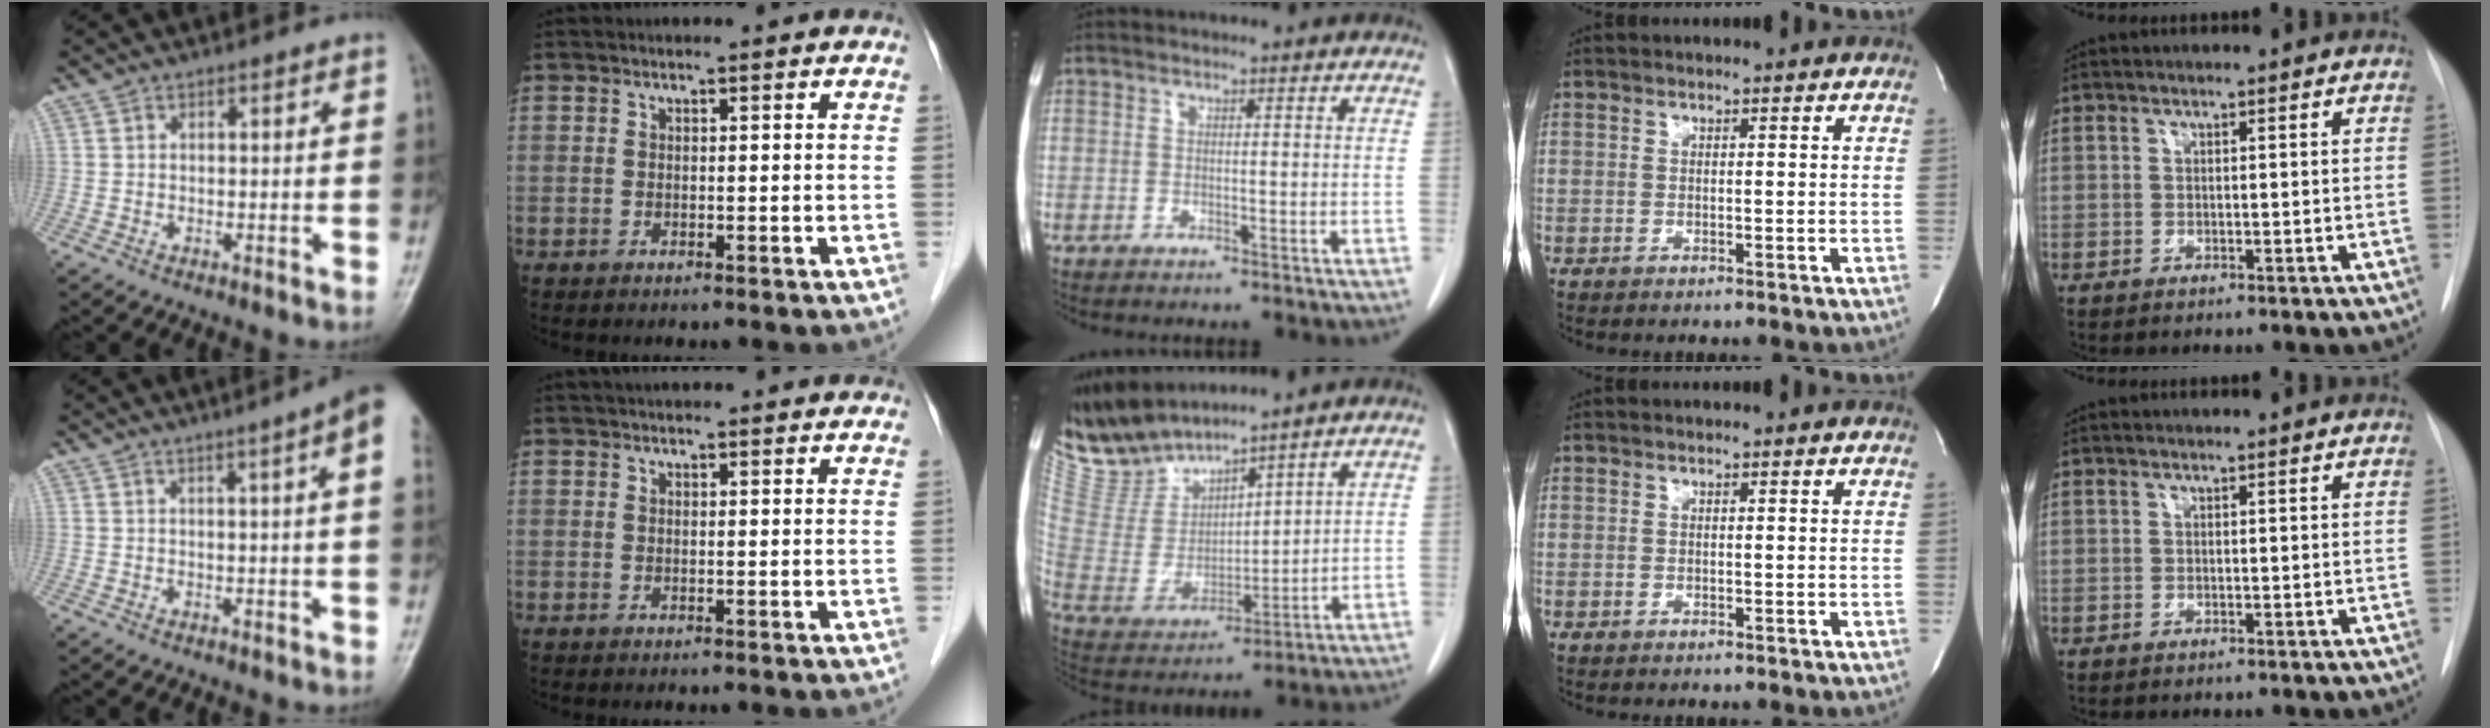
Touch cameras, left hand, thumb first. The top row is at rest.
{"thumb": {"total": 7.7, "force": [3.8, -0.2, 6.7], "torque": [-0.081, 0.004, 0.037]}, "index": {"total": 9.3, "force": [8.4, 1.7, 3.6], "torque": [-0.041, 0.028, 0.095]}, "middle": {"total": 10.0, "force": [9.8, 1.3, 1.6], "torque": [-0.058, 0.001, 0.219]}}